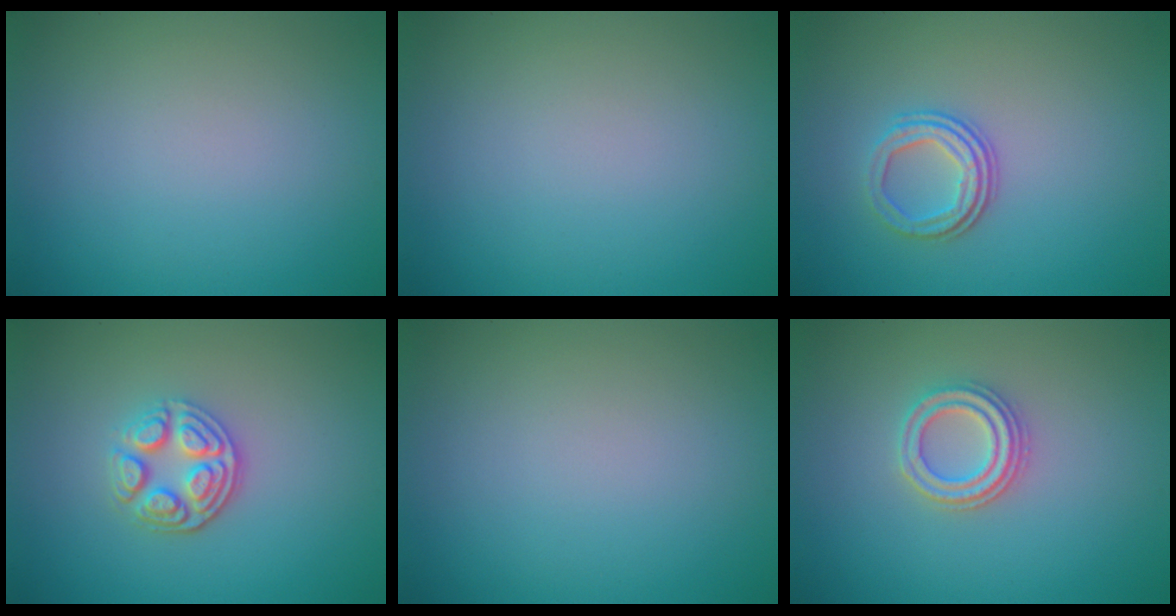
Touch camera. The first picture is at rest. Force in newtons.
{"total": 0.0}
{"total": 2.9, "press": 2.3, "slide": 1.7}
{"total": 3.6, "press": 3.1, "slide": 1.9}
{"total": 0.0}
{"total": 2.7, "press": 2.6, "slide": 1.0}